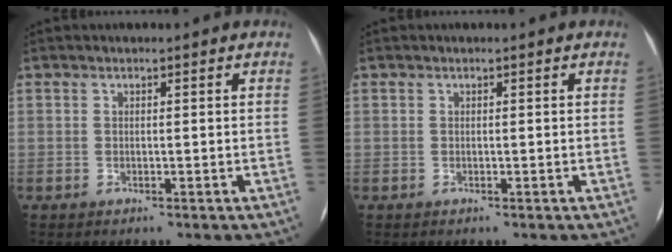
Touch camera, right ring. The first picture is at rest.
{"total": 0.0}